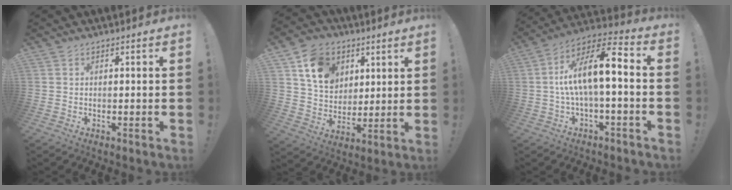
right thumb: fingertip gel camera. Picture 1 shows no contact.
{"total": 13.9, "force": [6.4, 10.9, 5.8], "torque": [-0.098, -0.018, 0.129]}
{"total": 15.0, "force": [0.6, 4.7, 14.2], "torque": [-0.249, 0.008, 0.007]}